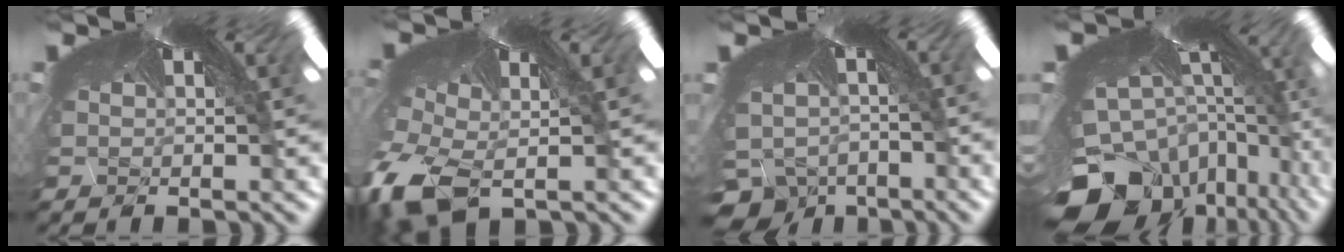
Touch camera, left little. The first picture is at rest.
{"total": 8.1, "force": [-7.7, 2.2, 1.7], "torque": [-0.106, -0.096, -0.102]}
{"total": 7.6, "force": [-7.2, 2.4, -0.1], "torque": [-0.018, -0.068, -0.083]}
{"total": 10.2, "force": [-10.1, 1.6, -0.4], "torque": [-0.042, -0.118, -0.119]}